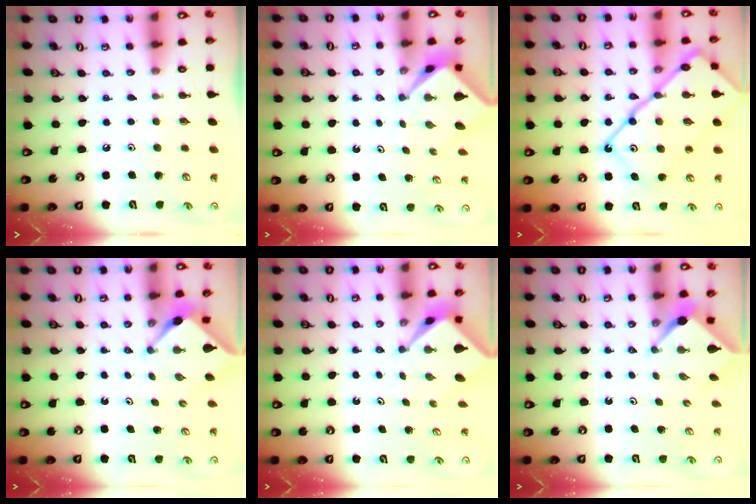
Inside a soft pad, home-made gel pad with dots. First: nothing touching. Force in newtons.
{"total": 2.2, "press": 2.2, "slide": 0.3}
{"total": 21.4, "press": 21.3, "slide": 2.3}
{"total": 3.1, "press": 3.1, "slide": 0.4}
{"total": 2.2, "press": 2.2, "slide": 0.3}
{"total": 2.5, "press": 2.4, "slide": 0.3}